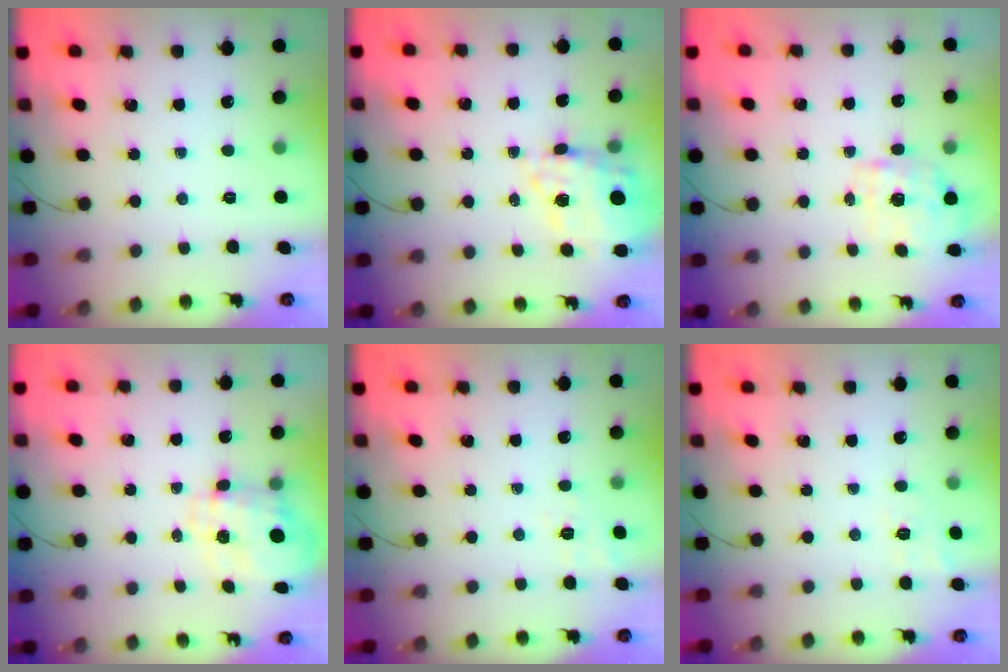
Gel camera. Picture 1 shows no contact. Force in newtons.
{"total": 9.6, "press": 9.2, "slide": 2.9}
{"total": 2.2, "press": 2.1, "slide": 0.4}
{"total": 3.5, "press": 3.3, "slide": 1.1}
{"total": 2.0, "press": 0.9, "slide": 1.8}
{"total": 6.9, "press": 6.5, "slide": 2.2}